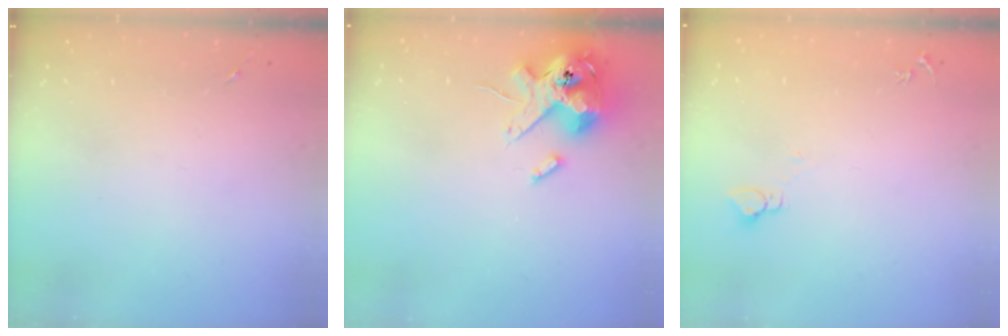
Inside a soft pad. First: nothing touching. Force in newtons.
{"total": 14.8, "press": 14.5, "slide": 2.9}
{"total": 2.7, "press": 2.7, "slide": 0.2}